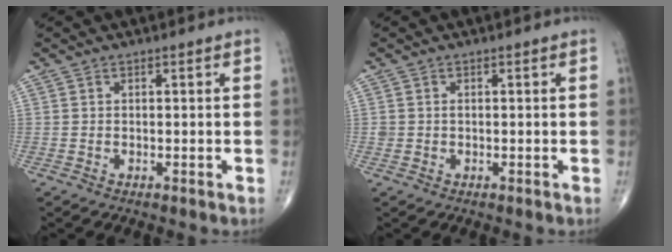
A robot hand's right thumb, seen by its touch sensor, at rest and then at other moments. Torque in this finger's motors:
{"motor_torque": [0.08, -0.23, 0.05, -0.12, -0.02]}